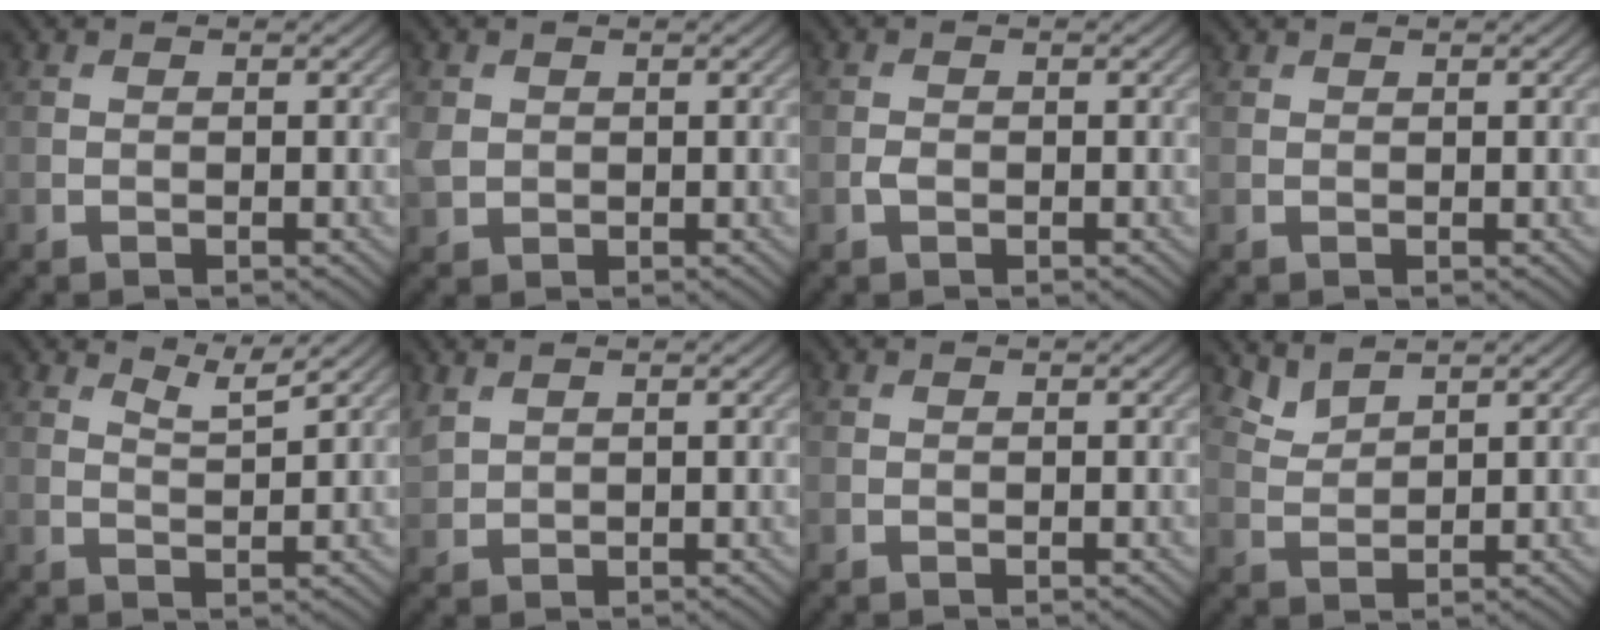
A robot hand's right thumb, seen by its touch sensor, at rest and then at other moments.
{"total": 2.3, "force": [0.4, 2.0, 0.9], "torque": [-0.028, 0.000, 0.007]}
{"total": 1.0, "force": [-0.4, 0.6, 0.6], "torque": [-0.014, -0.001, -0.009]}
{"total": 0.6, "force": [0.5, 0.1, 0.0], "torque": [-0.002, 0.002, 0.012]}
{"total": 2.7, "force": [2.4, 0.2, 1.3], "torque": [-0.026, 0.002, 0.051]}
{"total": 2.2, "force": [1.5, 1.1, 1.1], "torque": [-0.037, 0.006, 0.039]}
{"total": 0.0}
{"total": 2.6, "force": [2.4, 0.4, 0.7], "torque": [-0.026, -0.003, 0.060]}